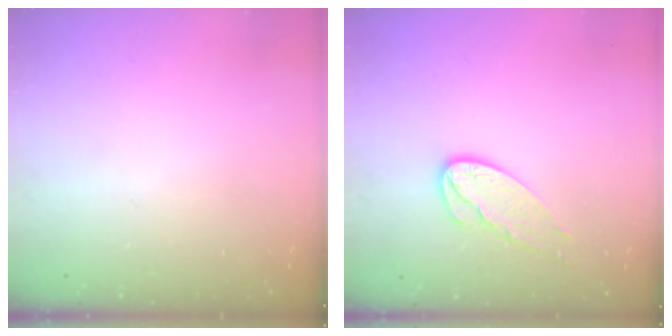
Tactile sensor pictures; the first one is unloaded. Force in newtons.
{"total": 9.5, "press": 9.5, "slide": 0.4}